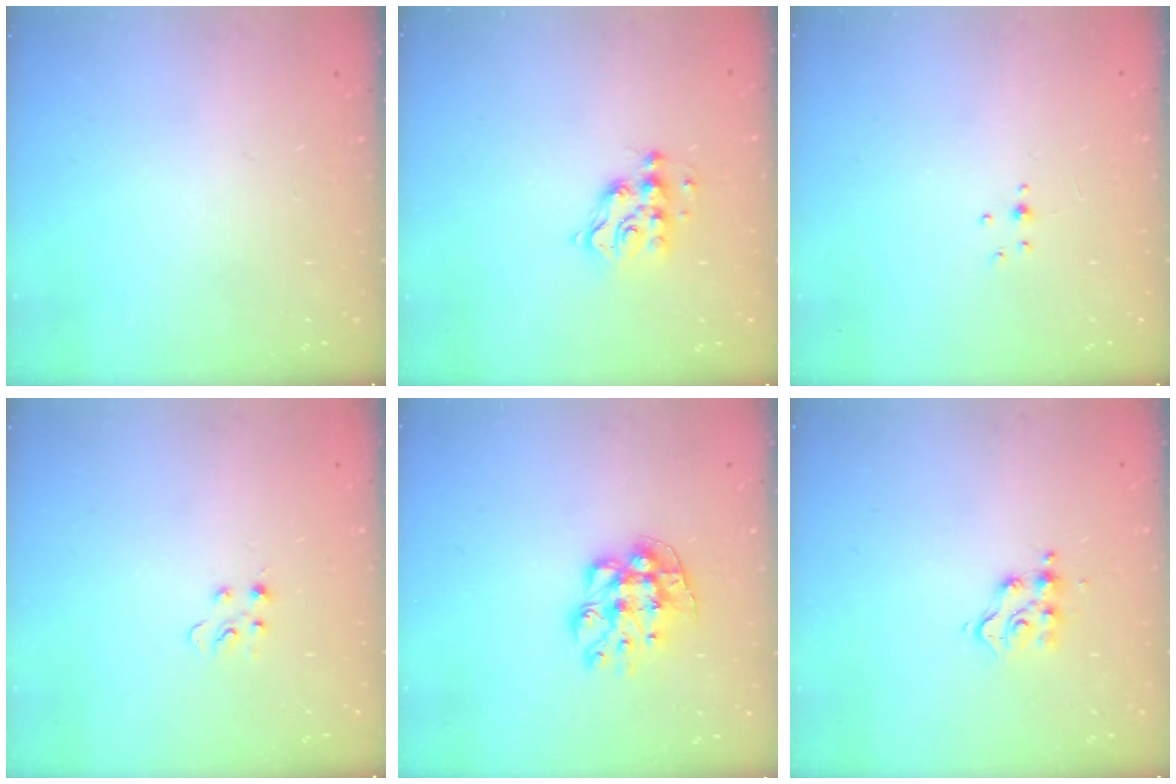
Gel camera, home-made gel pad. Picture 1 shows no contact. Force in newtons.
{"total": 7.3, "press": 7.2, "slide": 0.9}
{"total": 2.5, "press": 2.3, "slide": 1.0}
{"total": 2.9, "press": 2.9, "slide": 0.4}
{"total": 9.4, "press": 9.4, "slide": 0.5}
{"total": 7.9, "press": 7.9, "slide": 0.6}